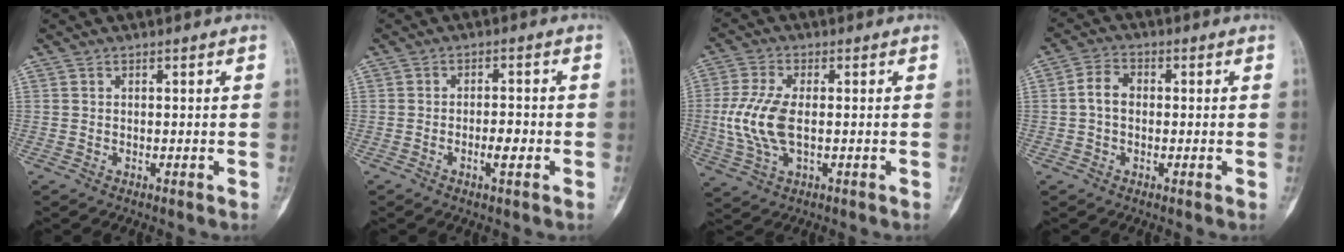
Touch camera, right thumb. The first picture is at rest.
{"total": 3.6, "force": [-1.2, 1.1, 3.2], "torque": [-0.050, 0.008, -0.022]}
{"total": 10.0, "force": [-0.3, 4.9, 8.7], "torque": [-0.205, -0.001, -0.005]}
{"total": 4.5, "force": [-0.1, 3.3, 3.1], "torque": [-0.051, 0.016, -0.010]}